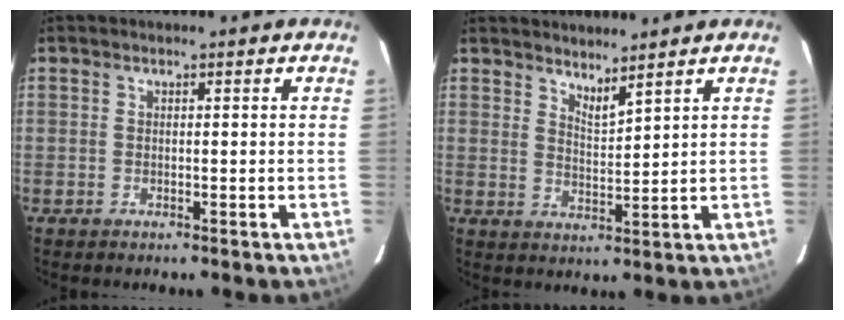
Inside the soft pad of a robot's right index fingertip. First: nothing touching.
{"total": 3.8, "force": [3.4, 0.2, 1.7], "torque": [-0.028, -0.007, 0.055]}